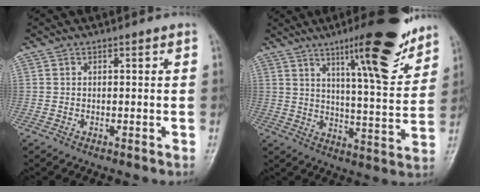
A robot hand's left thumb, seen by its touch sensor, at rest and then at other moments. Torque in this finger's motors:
{"motor_torque": [0.21, 0.10, 0.01, -0.23, -0.02]}